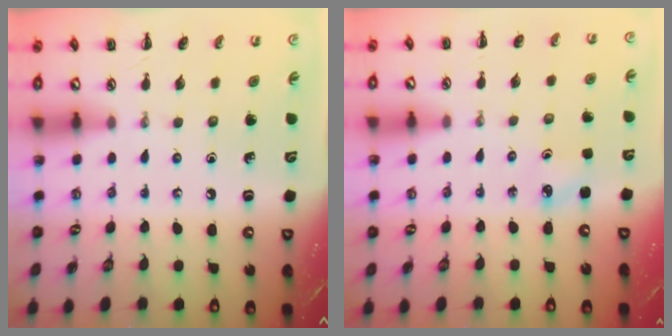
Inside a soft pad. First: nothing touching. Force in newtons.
{"total": 2.5, "press": 2.4, "slide": 0.8}